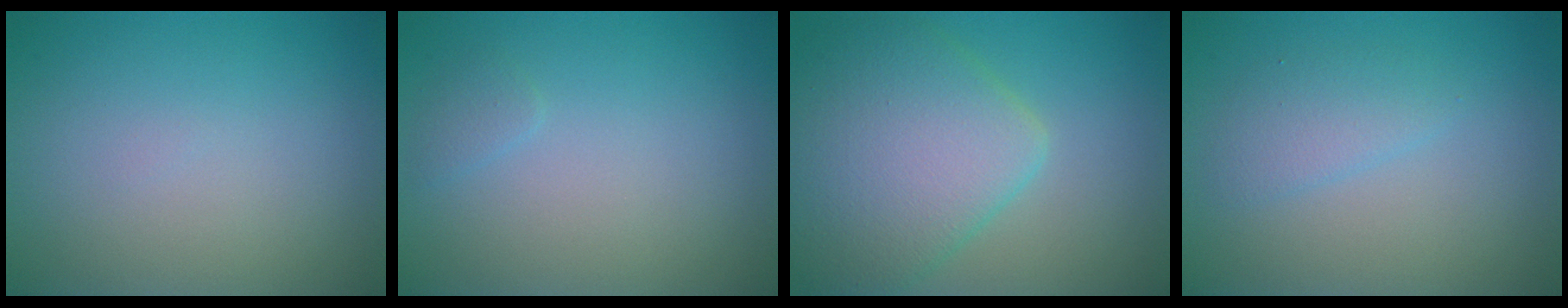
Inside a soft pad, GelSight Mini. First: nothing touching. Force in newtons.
{"total": 0.8, "press": 0.8, "slide": 0.1}
{"total": 7.8, "press": 7.8, "slide": 0.2}
{"total": 1.9, "press": 1.9, "slide": 0.1}